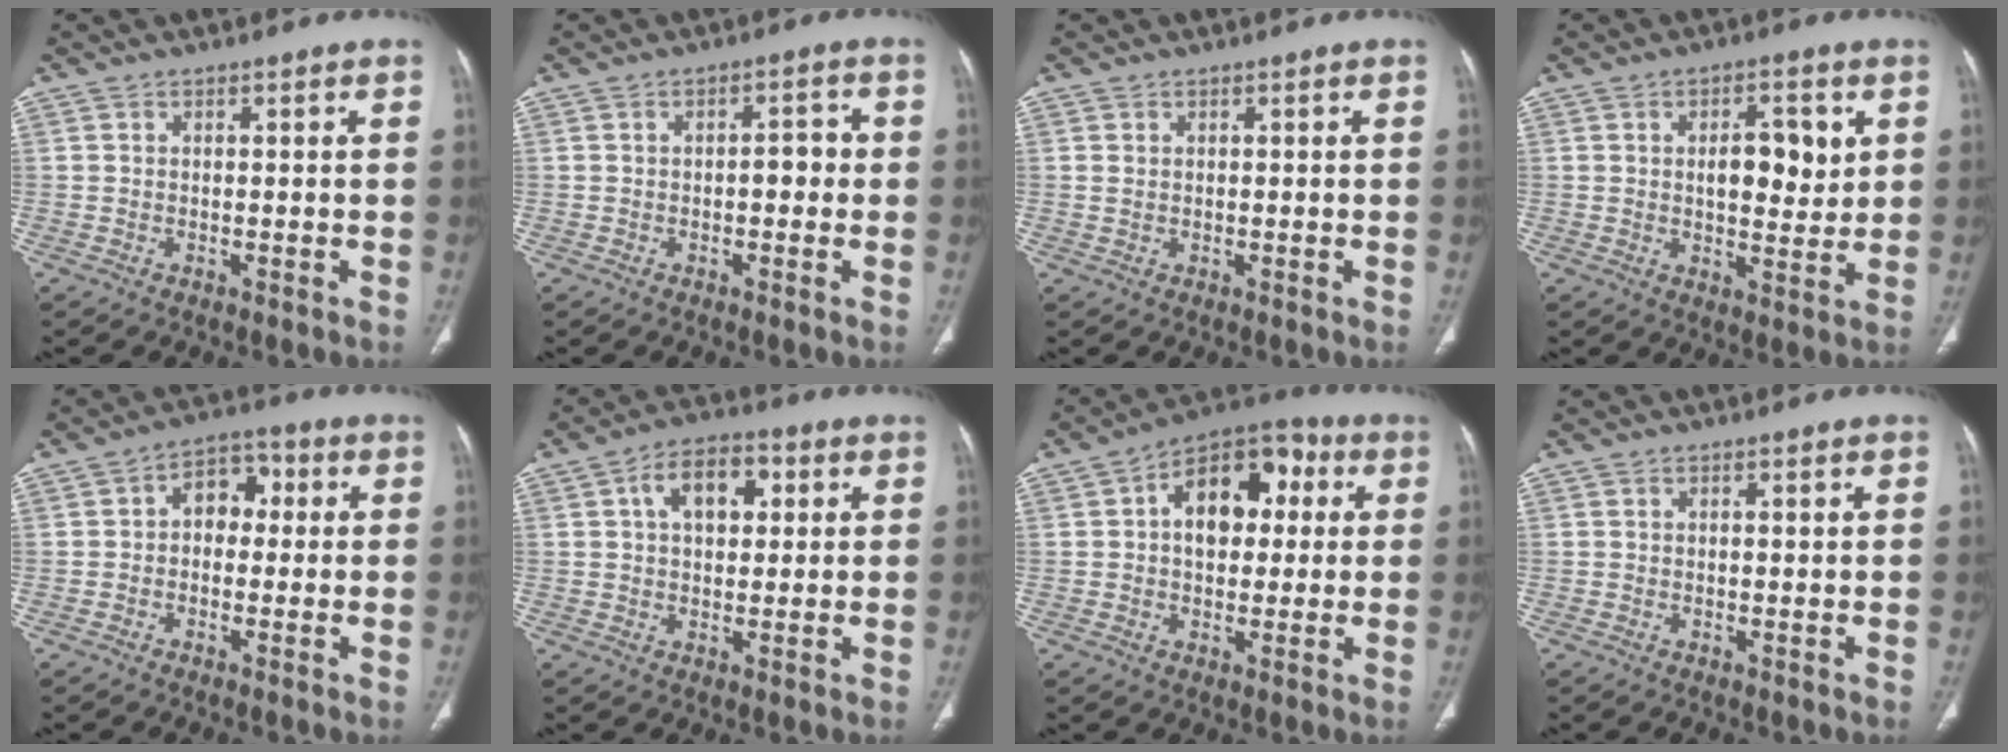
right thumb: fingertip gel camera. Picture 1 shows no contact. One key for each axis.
{"total": 3.3, "fx": -0.3, "fy": 1.8, "fz": 2.7, "tx": -0.024, "ty": 0.012, "tz": -0.010}
{"total": 0.7, "fx": 0.3, "fy": 0.5, "fz": 0.3, "tx": 0.000, "ty": 0.001, "tz": 0.007}
{"total": 9.0, "fx": 2.2, "fy": 4.4, "fz": 7.6, "tx": -0.085, "ty": -0.012, "tz": 0.034}
{"total": 6.7, "fx": 0.6, "fy": 4.9, "fz": 4.6, "tx": -0.031, "ty": 0.027, "tz": -0.001}
{"total": 9.2, "fx": 2.6, "fy": 5.8, "fz": 6.6, "tx": -0.083, "ty": 0.015, "tz": 0.037}
{"total": 14.1, "fx": 2.8, "fy": 9.2, "fz": 10.3, "tx": -0.111, "ty": 0.028, "tz": 0.031}
{"total": 0.7, "fx": 0.2, "fy": 0.2, "fz": 0.6, "tx": -0.011, "ty": -0.001, "tz": 0.004}